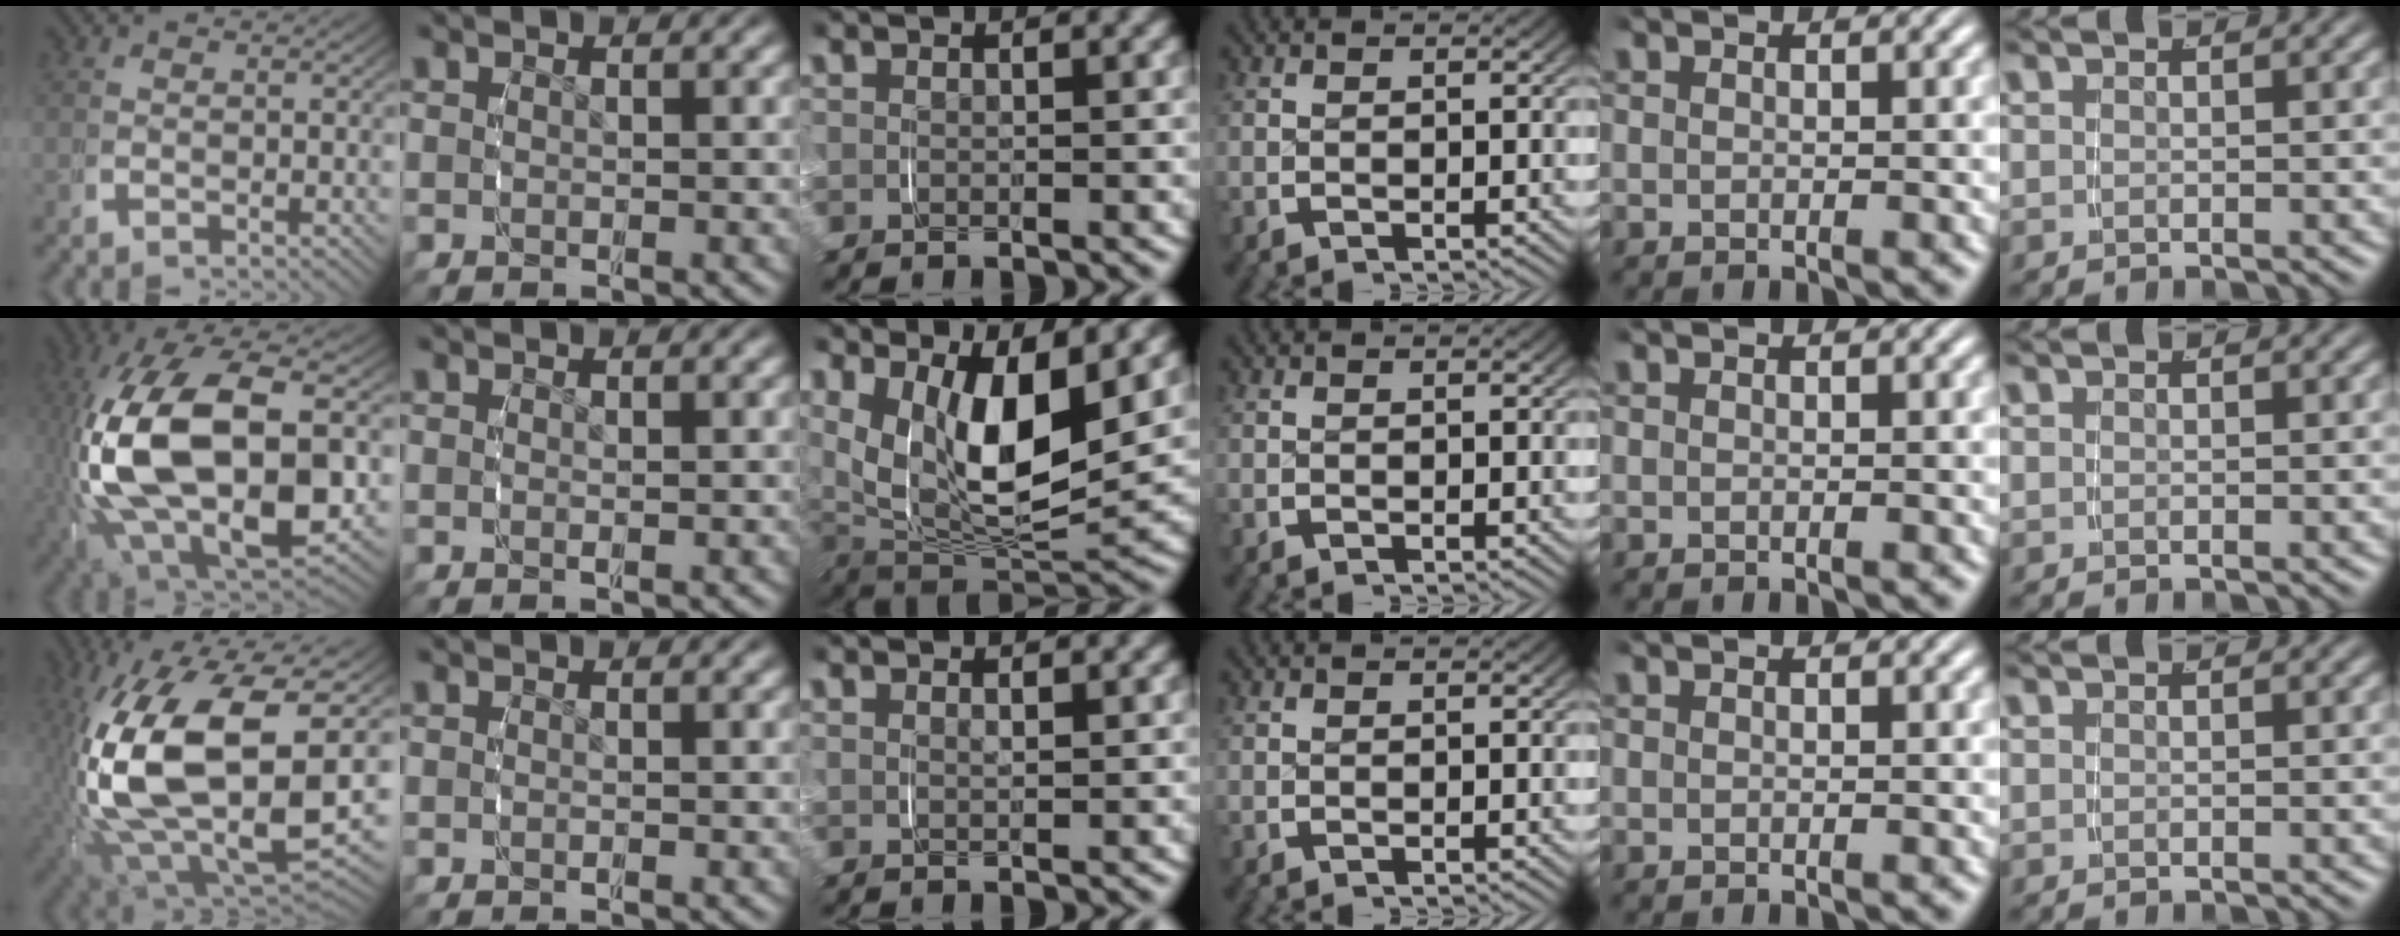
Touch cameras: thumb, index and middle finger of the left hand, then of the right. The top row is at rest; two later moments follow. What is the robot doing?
{"motion": "grasp_and_lifting", "object": "phone"}